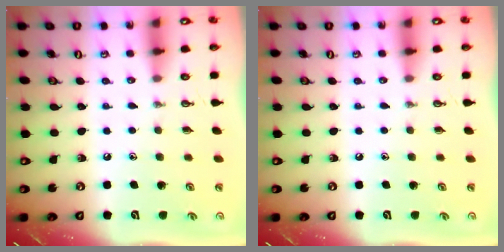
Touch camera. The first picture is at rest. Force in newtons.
{"total": 0.0}